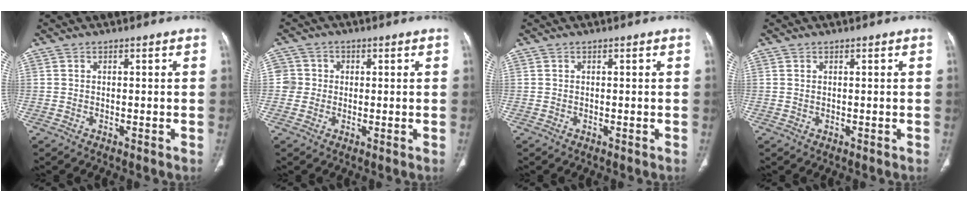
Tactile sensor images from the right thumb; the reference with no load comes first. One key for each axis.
{"total": 5.0, "fx": 0.2, "fy": 5.0, "fz": 0.5, "tx": 0.024, "ty": 0.011, "tz": -0.001}
{"total": 0.0}
{"total": 0.0}